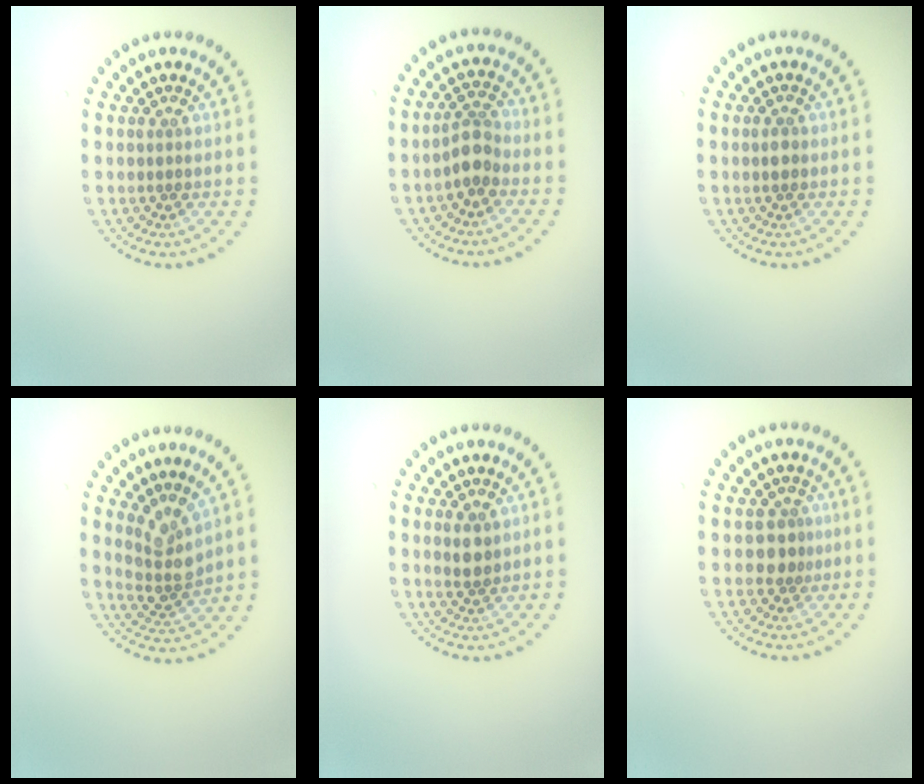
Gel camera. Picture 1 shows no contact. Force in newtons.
{"total": 2.4, "press": 1.9, "slide": 1.4}
{"total": 1.1, "press": 1.1, "slide": 0.1}
{"total": 3.0, "press": 2.2, "slide": 2.1}
{"total": 1.6, "press": 1.5, "slide": 0.7}
{"total": 2.0, "press": 1.6, "slide": 1.2}